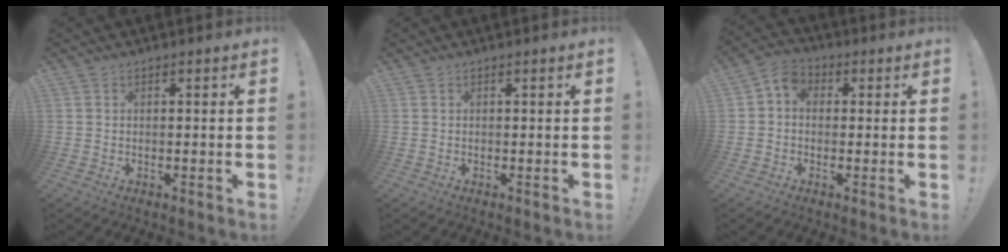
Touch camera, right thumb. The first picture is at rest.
{"total": 0.0}
{"total": 5.0, "force": [0.0, 4.1, 2.9], "torque": [-0.054, 0.007, 0.002]}